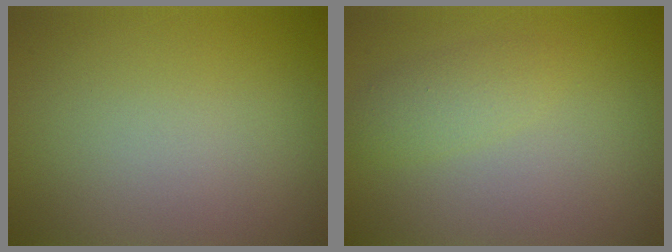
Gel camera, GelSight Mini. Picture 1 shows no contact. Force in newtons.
{"total": 2.0, "press": 2.0, "slide": 0.1}